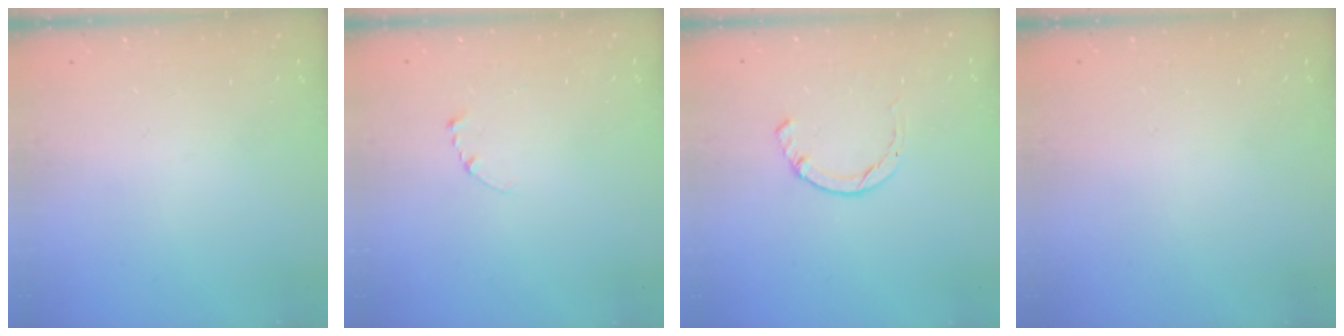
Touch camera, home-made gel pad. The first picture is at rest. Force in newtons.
{"total": 2.3, "press": 2.3, "slide": 0.2}
{"total": 2.3, "press": 2.3, "slide": 0.5}
{"total": 2.6, "press": 2.6, "slide": 0.2}